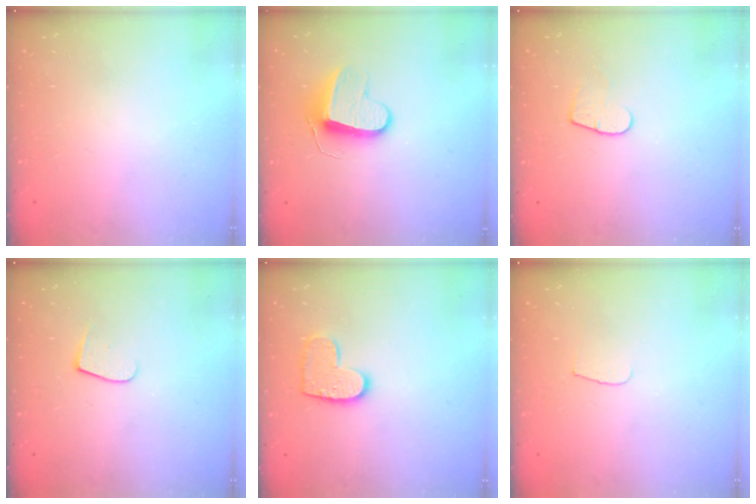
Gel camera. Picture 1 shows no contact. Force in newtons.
{"total": 9.9, "press": 9.8, "slide": 0.6}
{"total": 7.3, "press": 7.3, "slide": 0.5}
{"total": 5.8, "press": 5.8, "slide": 0.7}
{"total": 10.2, "press": 10.1, "slide": 0.5}
{"total": 4.3, "press": 4.2, "slide": 0.4}